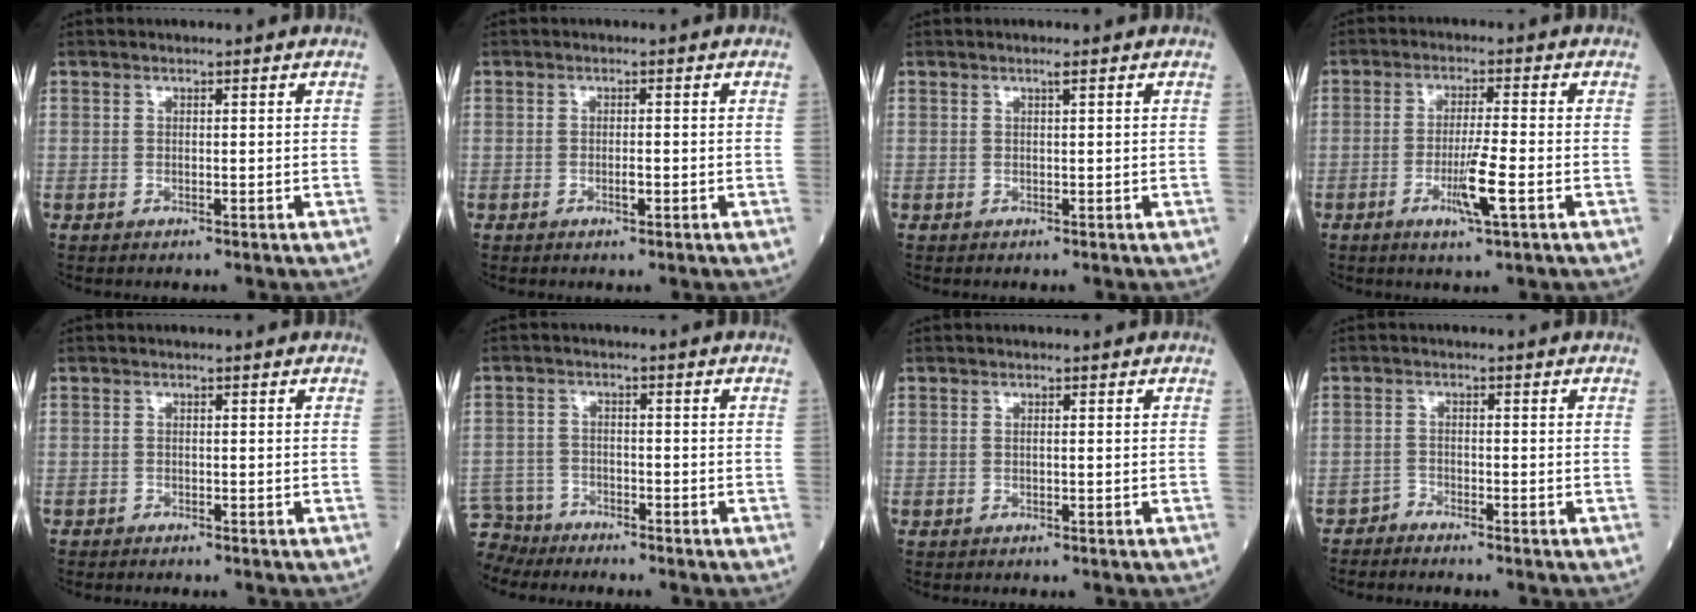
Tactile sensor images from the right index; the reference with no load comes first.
{"total": 1.4, "force": [-0.5, 0.3, 1.2], "torque": [-0.023, 0.000, -0.008]}
{"total": 0.6, "force": [0.3, -0.1, 0.5], "torque": [-0.012, -0.001, 0.008]}
{"total": 6.1, "force": [-2.2, -0.2, 5.7], "torque": [-0.106, -0.011, -0.040]}
{"total": 0.5, "force": [-0.5, 0.1, 0.0], "torque": [-0.005, 0.000, -0.012]}
{"total": 4.1, "force": [-3.8, 1.2, -0.7], "torque": [0.012, -0.007, -0.076]}
{"total": 0.0}
{"total": 1.5, "force": [-1.4, 0.0, -0.4], "torque": [0.014, -0.003, -0.028]}